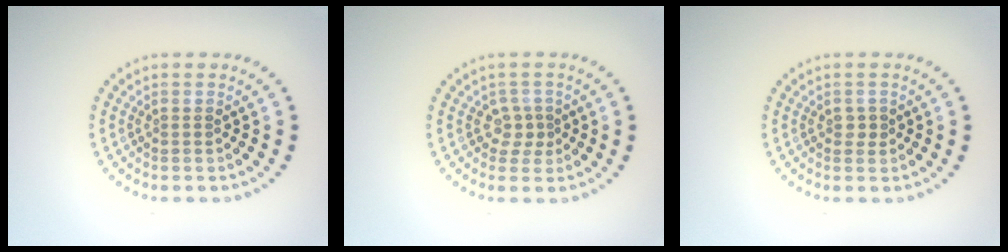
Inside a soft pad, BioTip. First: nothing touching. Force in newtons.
{"total": 1.8, "press": 1.4, "slide": 1.2}
{"total": 0.9, "press": 0.9, "slide": 0.1}